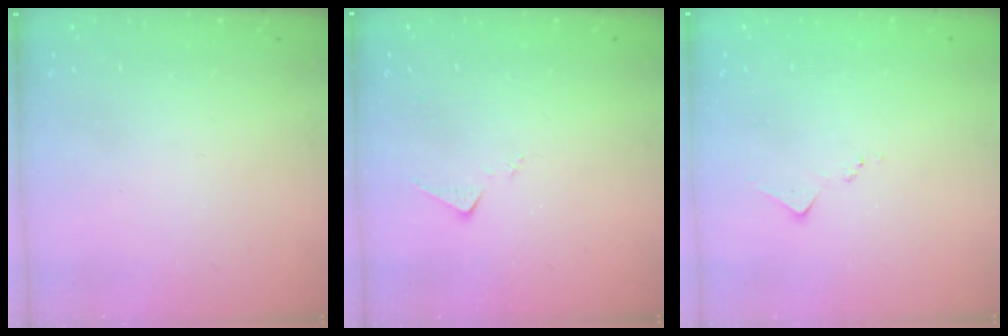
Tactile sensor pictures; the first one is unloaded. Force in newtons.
{"total": 6.6, "press": 6.6, "slide": 0.4}
{"total": 7.1, "press": 7.0, "slide": 0.8}